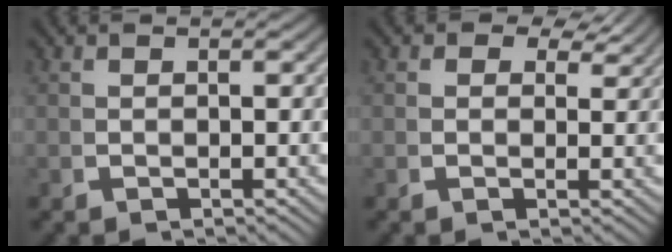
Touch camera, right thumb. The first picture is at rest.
{"total": 2.4, "force": [1.6, 1.5, 1.0], "torque": [-0.017, -0.001, 0.021]}